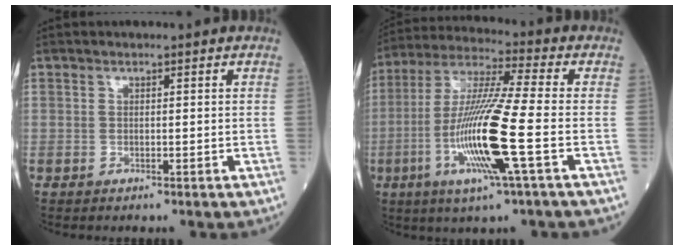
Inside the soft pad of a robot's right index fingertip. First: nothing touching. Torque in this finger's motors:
{"motor_torque": [1.27, -0.87, 1.05, 0.21]}